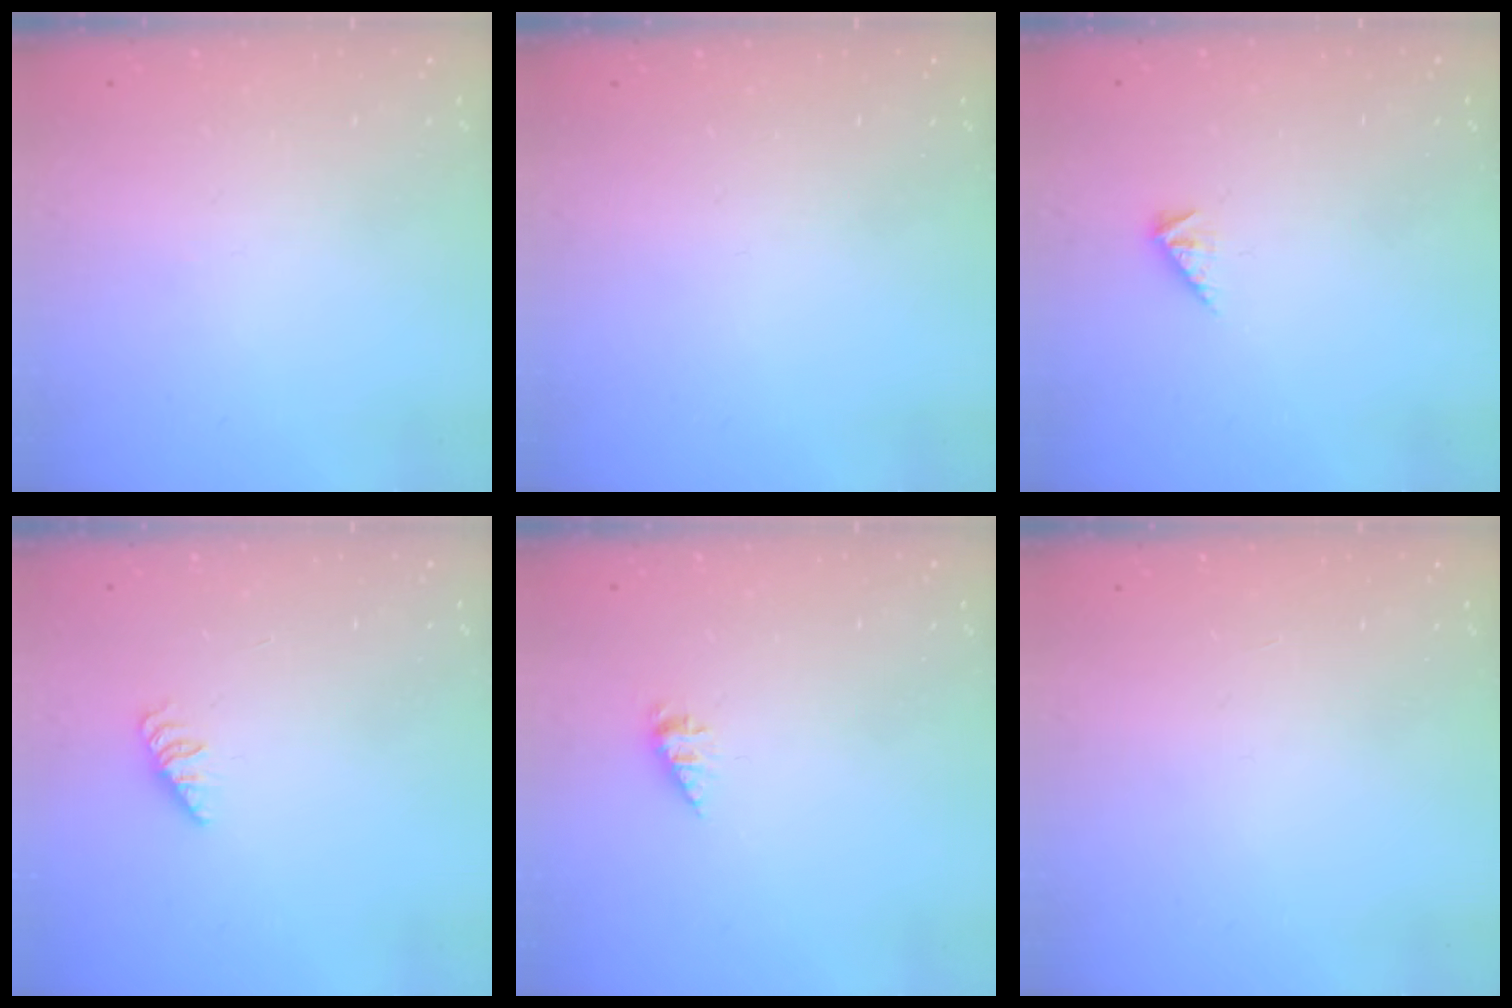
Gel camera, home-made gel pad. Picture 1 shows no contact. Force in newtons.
{"total": 0.0}
{"total": 2.8, "press": 2.7, "slide": 0.4}
{"total": 1.1, "press": 1.1, "slide": 0.3}
{"total": 2.3, "press": 2.3, "slide": 0.3}
{"total": 0.0}